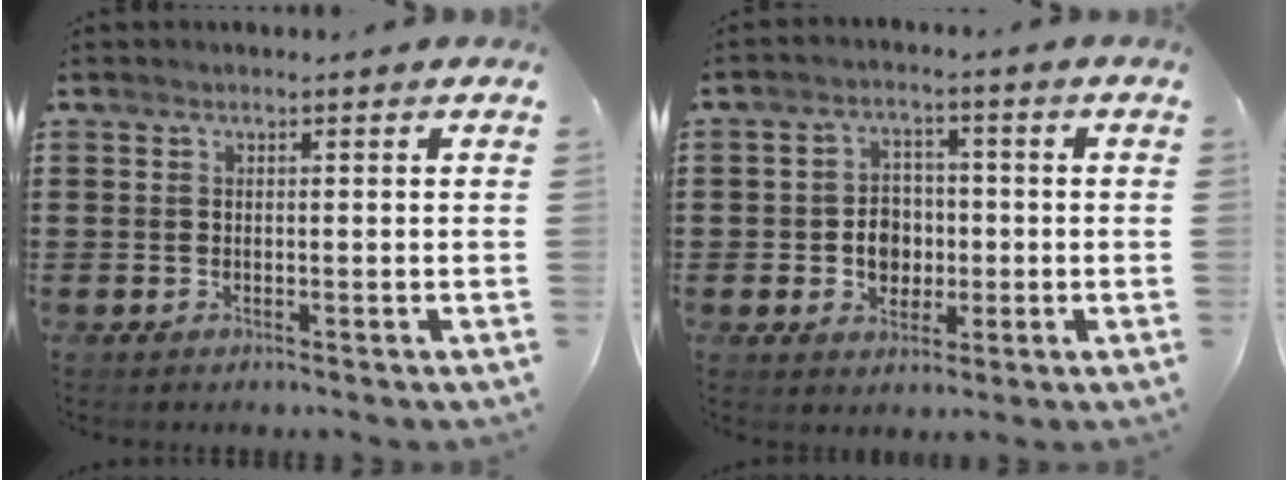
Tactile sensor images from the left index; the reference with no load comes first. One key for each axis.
{"total": 4.9, "fx": -0.6, "fy": 4.3, "fz": 2.2, "tx": -0.047, "ty": 0.008, "tz": -0.015}